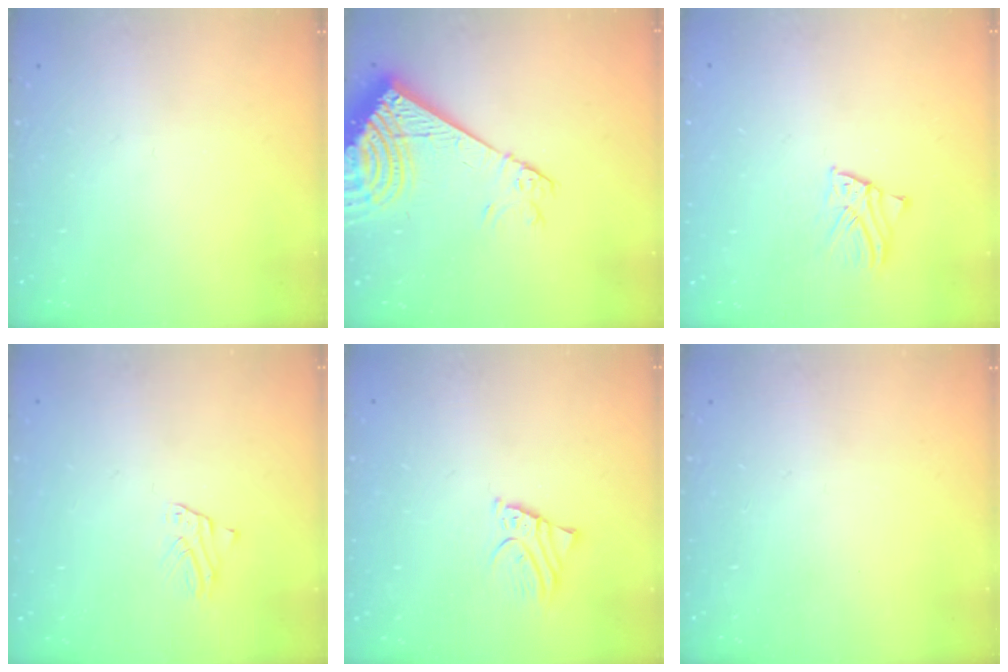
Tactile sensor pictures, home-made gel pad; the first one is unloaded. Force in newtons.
{"total": 18.8, "press": 18.5, "slide": 3.4}
{"total": 2.6, "press": 2.6, "slide": 0.1}
{"total": 1.9, "press": 1.9, "slide": 0.1}
{"total": 2.2, "press": 2.2, "slide": 0.1}
{"total": 0.0}